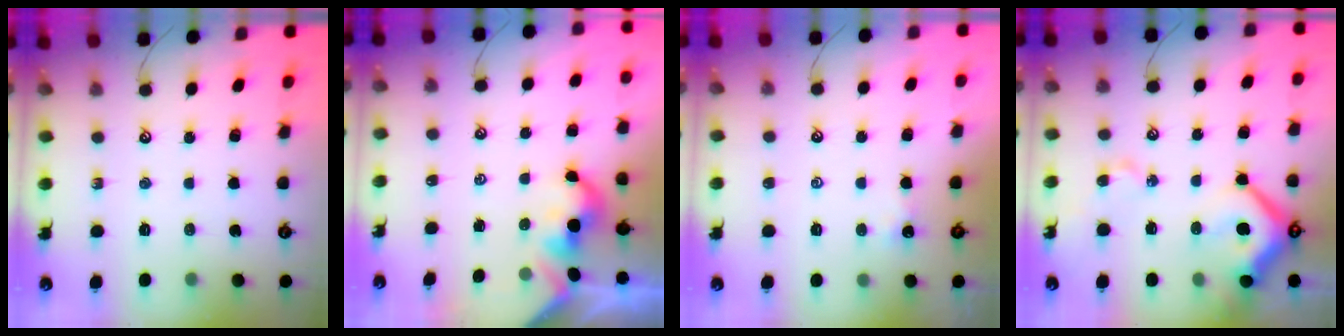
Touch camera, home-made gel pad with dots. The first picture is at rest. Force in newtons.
{"total": 2.1, "press": 2.1, "slide": 0.3}
{"total": 0.6, "press": 0.5, "slide": 0.3}
{"total": 13.3, "press": 13.2, "slide": 1.7}